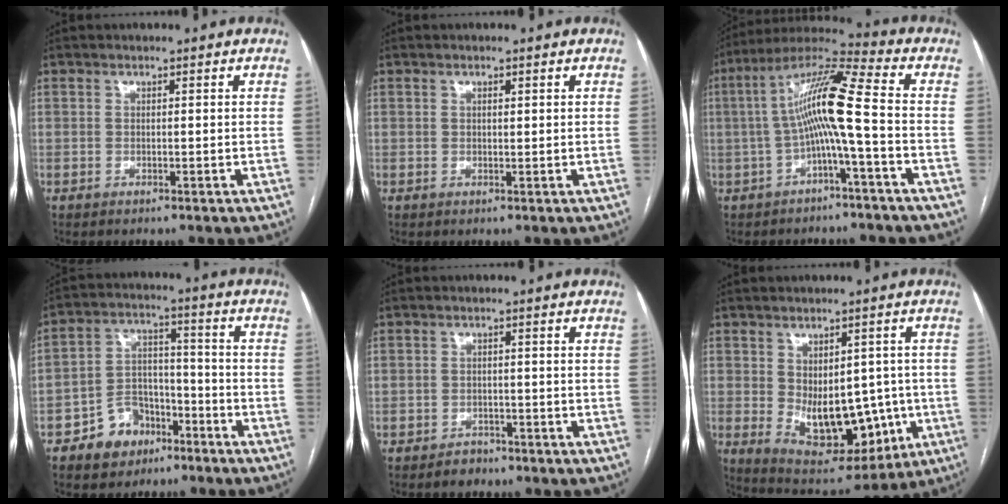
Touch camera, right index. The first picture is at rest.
{"total": 0.7, "force": [0.4, 0.2, 0.6], "torque": [-0.012, -0.001, 0.006]}
{"total": 10.8, "force": [-1.3, -0.3, 10.7], "torque": [-0.197, 0.034, -0.027]}
{"total": 8.7, "force": [-5.2, 6.3, 3.1], "torque": [-0.058, 0.024, -0.081]}
{"total": 2.1, "force": [-1.7, 1.4, 0.2], "torque": [-0.007, 0.004, -0.024]}
{"total": 13.7, "force": [-1.7, 8.0, 10.9], "torque": [-0.163, 0.004, 0.006]}